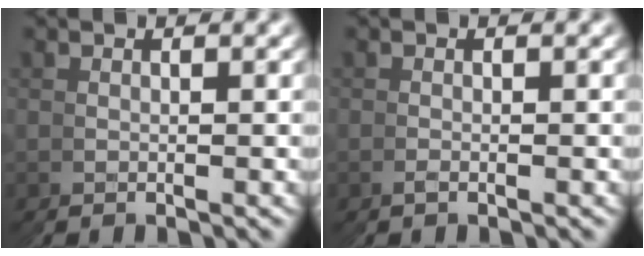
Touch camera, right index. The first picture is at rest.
{"total": 0.6, "force": [-0.4, -0.2, -0.4], "torque": [0.005, 0.004, -0.010]}